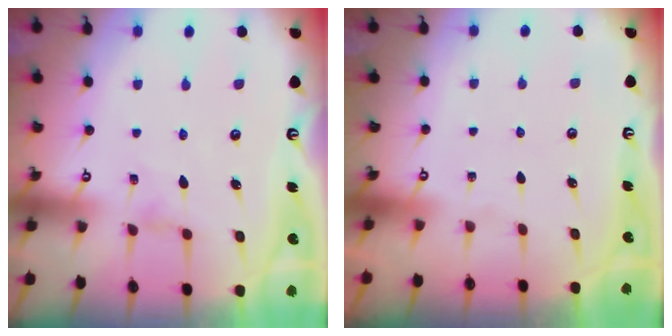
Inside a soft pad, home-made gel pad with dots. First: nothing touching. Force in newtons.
{"total": 0.0}